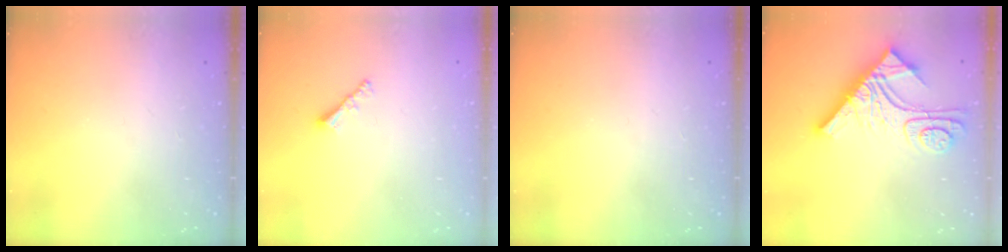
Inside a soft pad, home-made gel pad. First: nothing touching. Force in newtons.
{"total": 2.0, "press": 2.0, "slide": 0.5}
{"total": 0.0}
{"total": 13.7, "press": 13.6, "slide": 1.2}